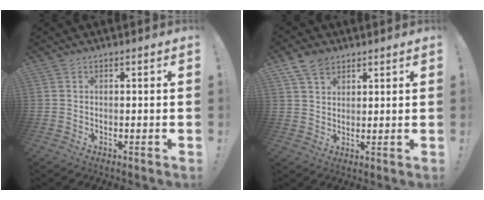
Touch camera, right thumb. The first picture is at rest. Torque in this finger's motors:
{"motor_torque": [-0.26, 0.36, 0.08, 0.67, 0.00]}